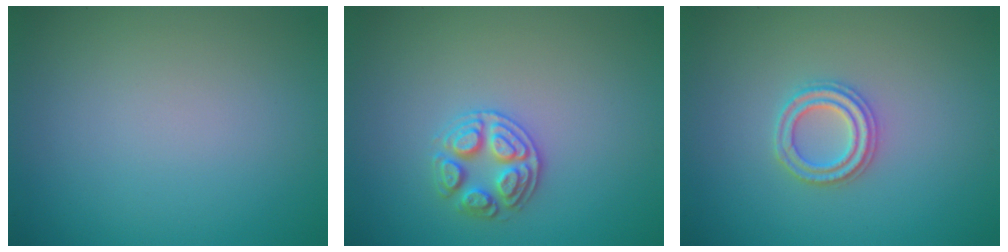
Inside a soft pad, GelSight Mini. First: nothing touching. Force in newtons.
{"total": 2.7, "press": 2.6, "slide": 0.4}
{"total": 2.3, "press": 2.2, "slide": 0.4}